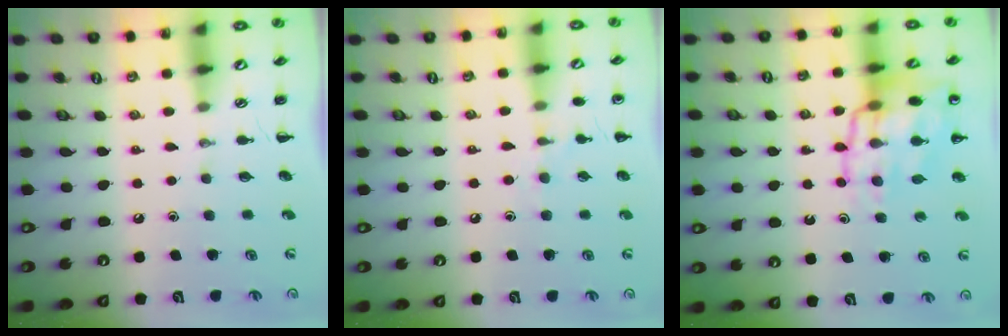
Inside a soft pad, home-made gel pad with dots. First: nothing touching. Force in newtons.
{"total": 6.7, "press": 6.4, "slide": 1.9}
{"total": 15.6, "press": 15.5, "slide": 2.2}